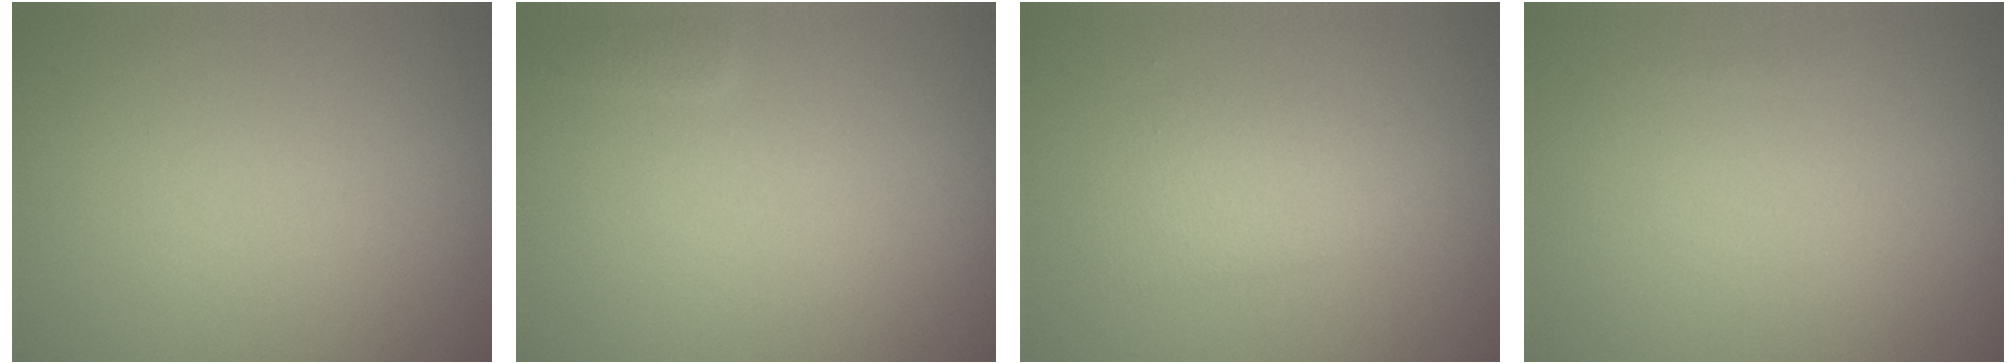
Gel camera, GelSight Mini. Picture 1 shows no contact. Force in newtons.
{"total": 0.5, "press": 0.5, "slide": 0.1}
{"total": 2.1, "press": 2.1, "slide": 0.1}
{"total": 0.0}